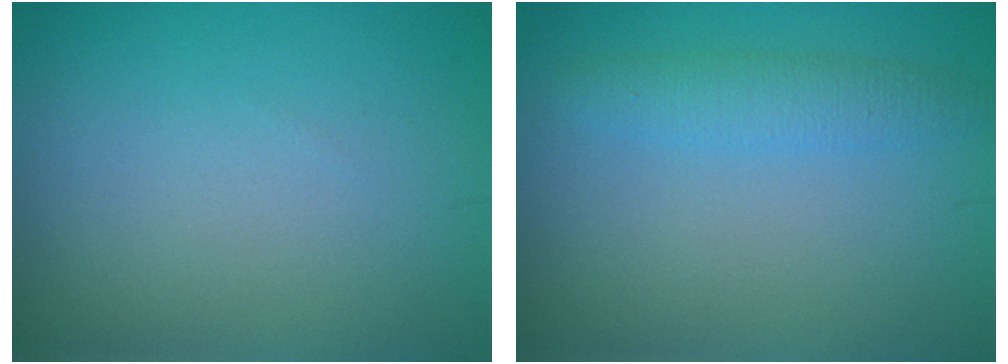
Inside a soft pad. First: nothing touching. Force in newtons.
{"total": 2.3, "press": 2.3, "slide": 0.2}